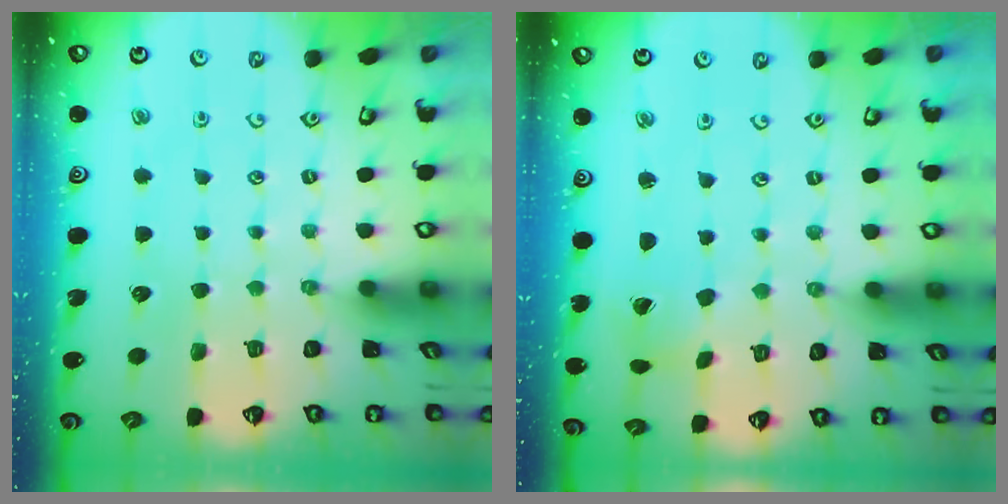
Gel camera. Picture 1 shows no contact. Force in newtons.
{"total": 1.8, "press": 1.8, "slide": 0.2}